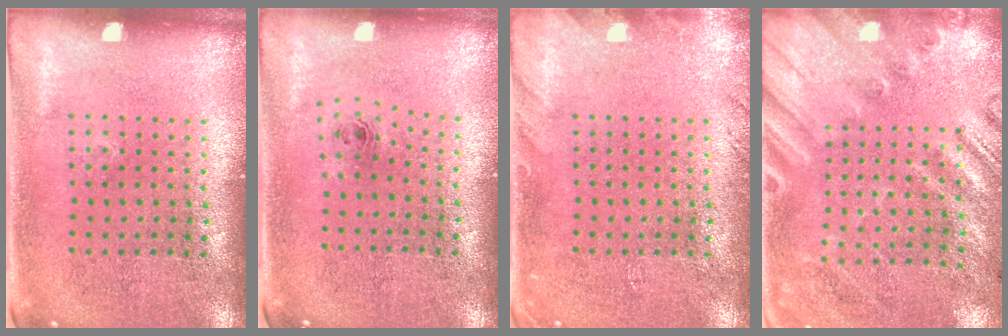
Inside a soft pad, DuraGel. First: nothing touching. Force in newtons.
{"total": 0.8, "press": 0.4, "slide": 0.7}
{"total": 1.4, "press": 1.4, "slide": 0.1}
{"total": 2.5, "press": 1.8, "slide": 1.8}